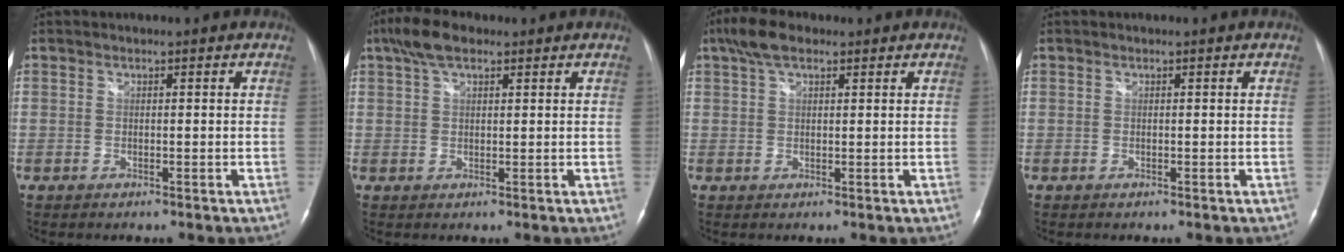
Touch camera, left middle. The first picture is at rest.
{"total": 5.3, "force": [3.4, 2.0, 3.5], "torque": [-0.075, 0.024, 0.062]}
{"total": 4.9, "force": [3.2, 2.0, 3.2], "torque": [-0.070, 0.024, 0.058]}
{"total": 0.0}